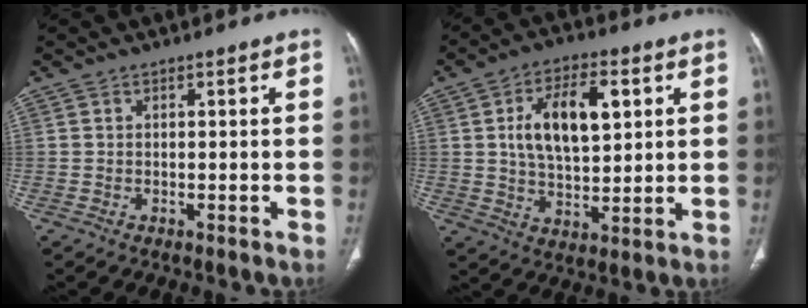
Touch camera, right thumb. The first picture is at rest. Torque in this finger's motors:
{"motor_torque": [-0.50, 0.91, 0.81, 0.40, 0.12]}